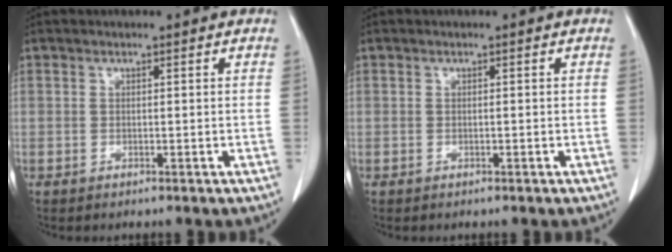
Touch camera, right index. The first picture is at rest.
{"total": 0.0}